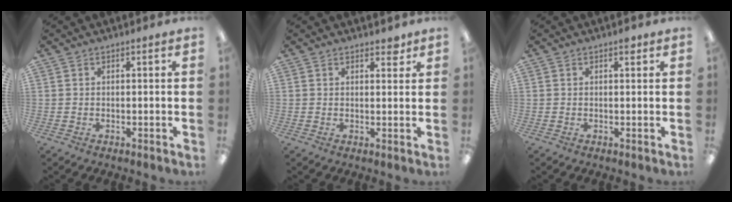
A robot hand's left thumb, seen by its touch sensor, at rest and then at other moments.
{"total": 2.3, "force": [1.8, 1.0, 1.0], "torque": [0.002, -0.009, 0.027]}
{"total": 1.3, "force": [0.8, 0.7, 0.8], "torque": [-0.002, -0.004, 0.010]}